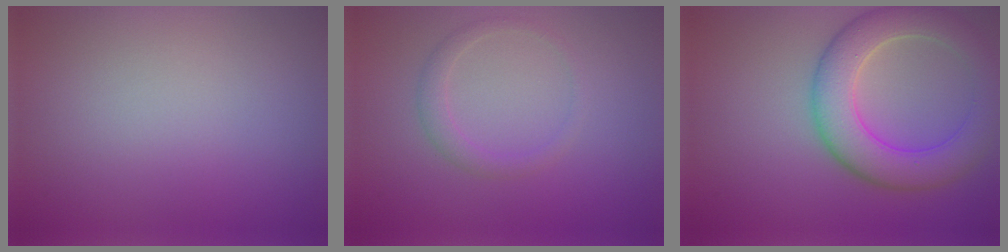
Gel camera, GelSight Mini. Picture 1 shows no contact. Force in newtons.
{"total": 1.6, "press": 1.6, "slide": 0.0}
{"total": 7.0, "press": 7.0, "slide": 0.5}